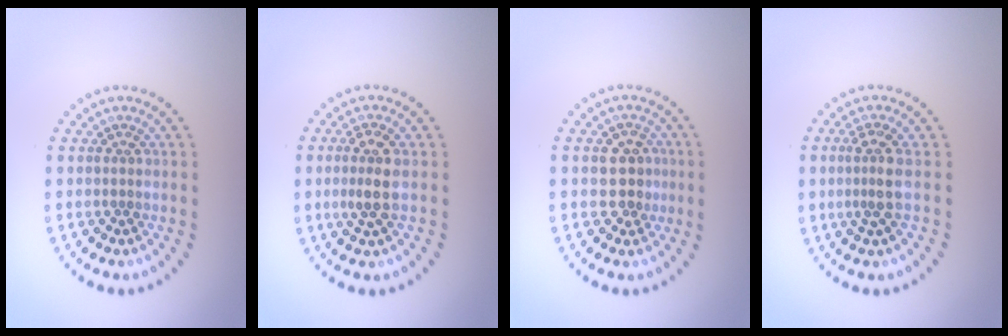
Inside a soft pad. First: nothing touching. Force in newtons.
{"total": 2.5, "press": 2.3, "slide": 0.9}
{"total": 3.0, "press": 2.9, "slide": 0.9}
{"total": 2.4, "press": 1.8, "slide": 1.6}